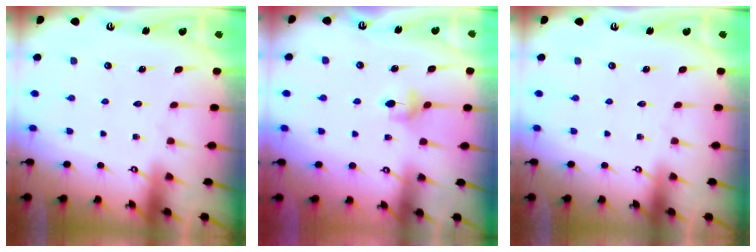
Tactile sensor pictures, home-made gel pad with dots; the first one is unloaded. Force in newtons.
{"total": 5.0, "press": 4.9, "slide": 0.9}
{"total": 0.0}